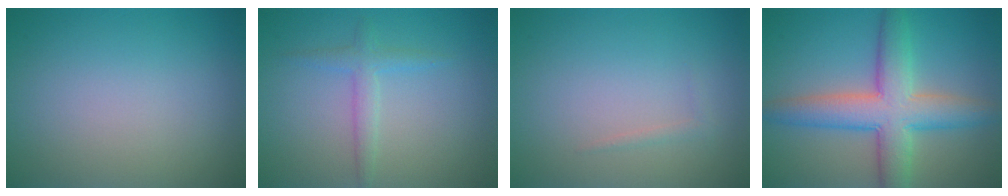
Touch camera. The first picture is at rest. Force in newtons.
{"total": 1.8, "press": 1.8, "slide": 0.1}
{"total": 0.6, "press": 0.6, "slide": 0.0}
{"total": 7.3, "press": 7.3, "slide": 0.3}